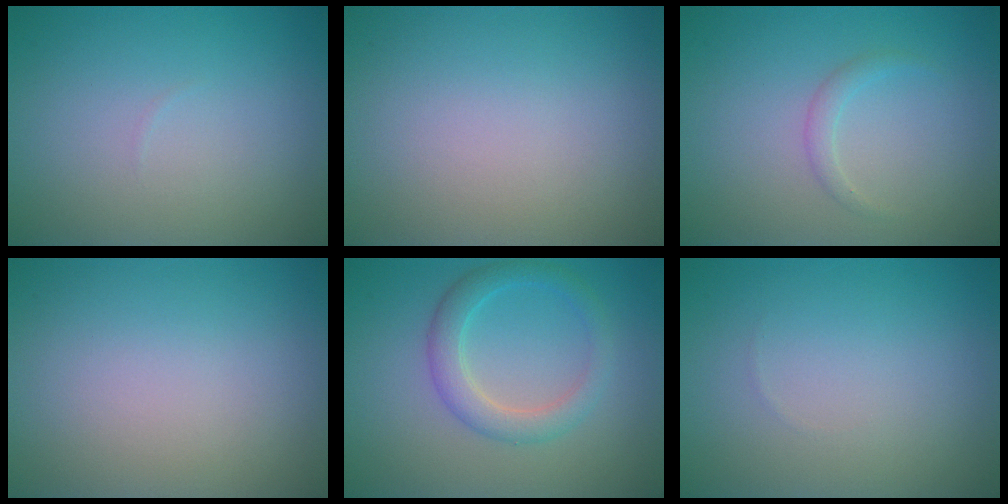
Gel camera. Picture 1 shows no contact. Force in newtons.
{"total": 0.0}
{"total": 1.1, "press": 1.1, "slide": 0.0}
{"total": 0.0}
{"total": 3.0, "press": 3.0, "slide": 0.1}
{"total": 0.0}